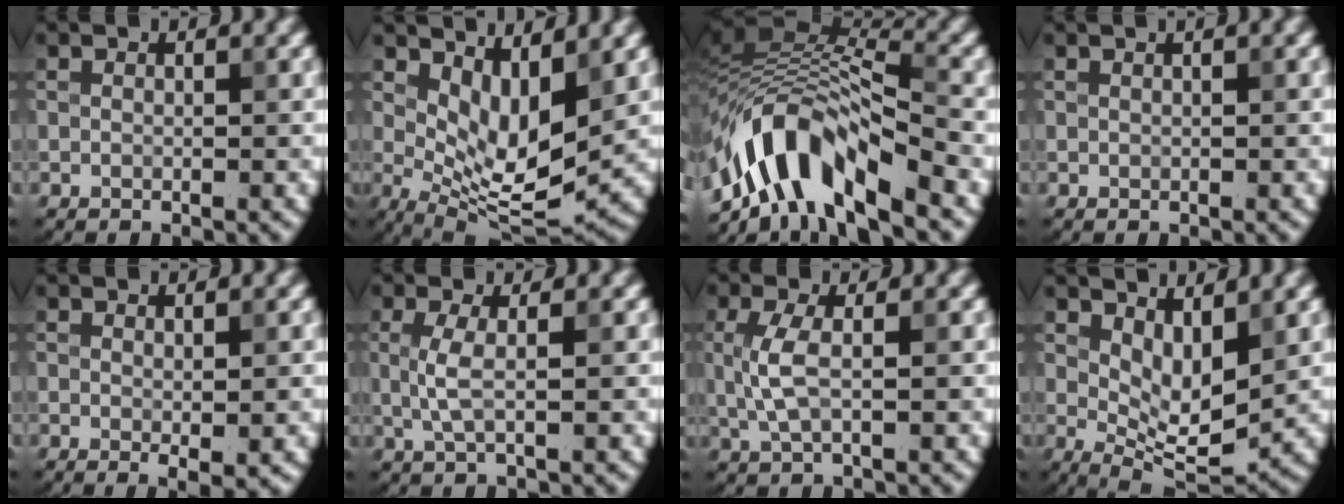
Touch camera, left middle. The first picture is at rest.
{"total": 6.7, "force": [1.8, 2.8, 5.8], "torque": [-0.104, -0.021, 0.036]}
{"total": 10.1, "force": [-5.8, 3.7, 7.4], "torque": [-0.116, 0.016, -0.112]}
{"total": 0.9, "force": [0.5, 0.2, 0.7], "torque": [-0.007, 0.005, 0.004]}
{"total": 1.4, "force": [-0.1, 0.1, 1.4], "torque": [-0.021, -0.008, -0.002]}
{"total": 2.2, "force": [0.1, 0.5, 2.2], "torque": [-0.052, 0.001, 0.003]}
{"total": 2.9, "force": [0.2, 1.1, 2.7], "torque": [-0.069, 0.000, 0.004]}
{"total": 4.7, "force": [1.5, 2.0, 4.0], "torque": [-0.064, -0.015, 0.032]}